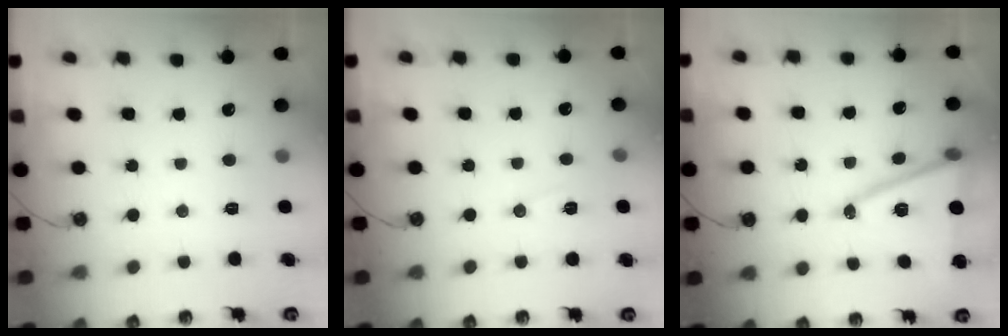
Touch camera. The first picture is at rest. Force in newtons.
{"total": 6.7, "press": 6.1, "slide": 2.9}
{"total": 14.9, "press": 14.5, "slide": 3.5}